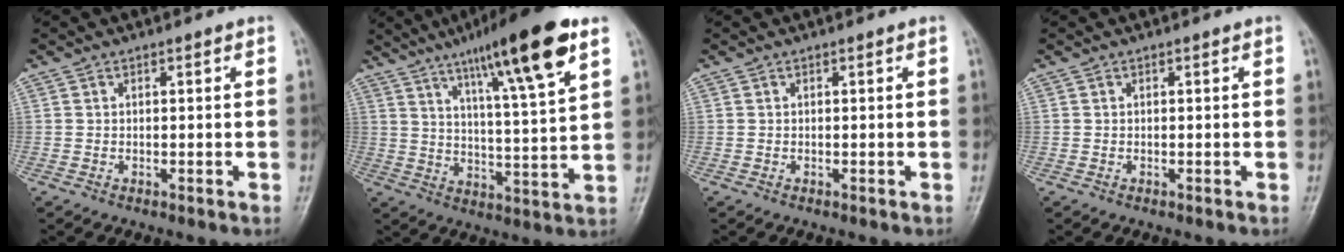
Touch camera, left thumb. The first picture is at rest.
{"total": 17.8, "force": [10.3, 2.2, 14.3], "torque": [-0.214, -0.040, 0.163]}
{"total": 0.0}
{"total": 0.0}